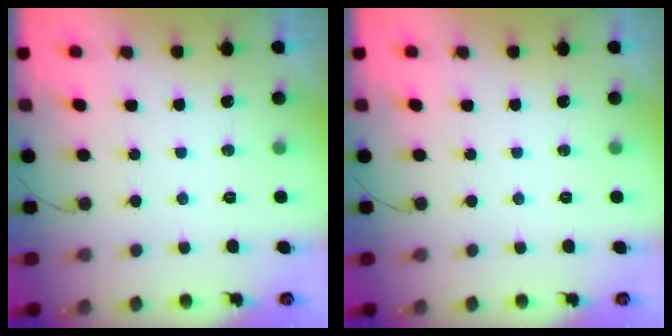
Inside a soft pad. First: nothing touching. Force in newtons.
{"total": 0.0}